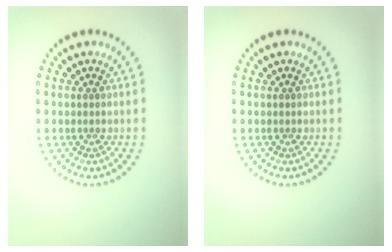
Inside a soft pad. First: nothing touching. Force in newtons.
{"total": 0.0}